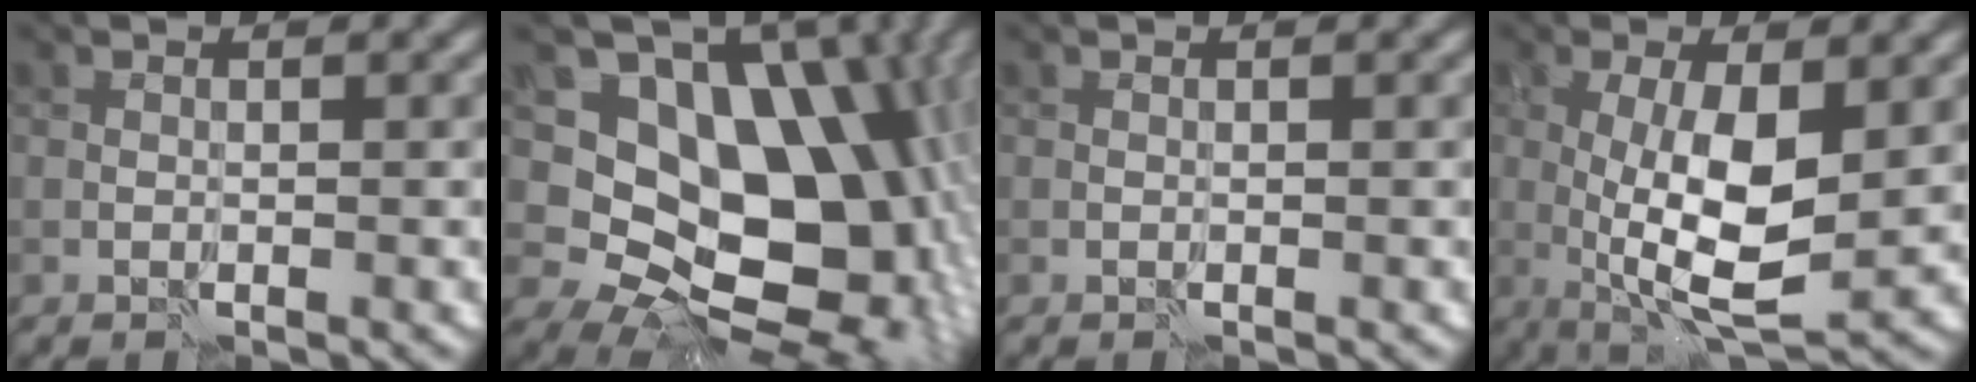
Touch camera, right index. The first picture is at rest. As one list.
[{"total": 15.1, "force": [0.9, 11.3, 9.9], "torque": [-0.127, -0.010, 0.019]}, {"total": 0.0}, {"total": 8.2, "force": [0.1, 2.8, 7.7], "torque": [-0.143, -0.009, 0.004]}]